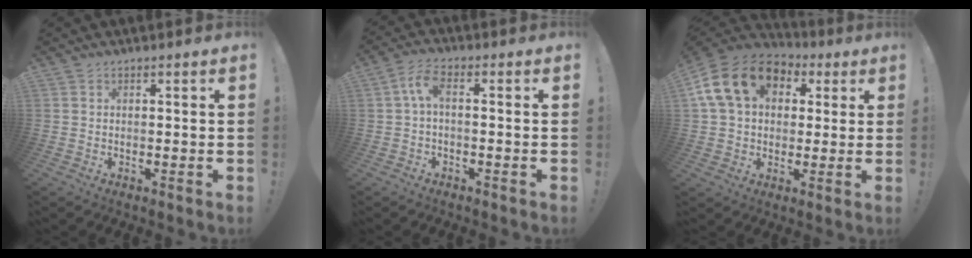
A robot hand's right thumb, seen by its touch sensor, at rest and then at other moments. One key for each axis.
{"total": 5.4, "fx": -0.1, "fy": 1.6, "fz": 5.2, "tx": -0.109, "ty": -0.001, "tz": -0.004}
{"total": 17.3, "fx": 5.6, "fy": 12.4, "fz": 10.7, "tx": -0.179, "ty": 0.003, "tz": 0.106}